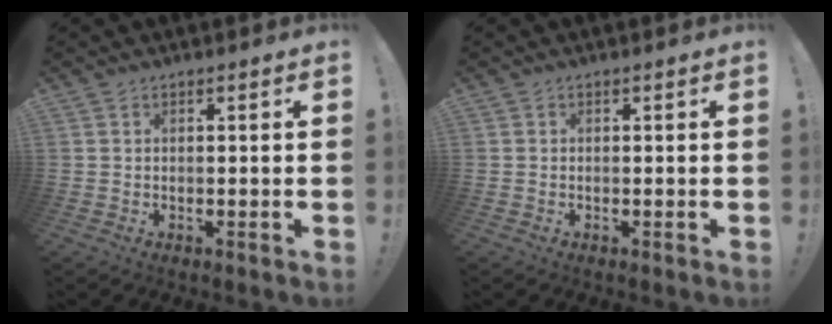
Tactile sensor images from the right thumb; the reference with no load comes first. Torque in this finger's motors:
{"motor_torque": [-0.01, 0.00, 0.00, 0.00, -0.01]}